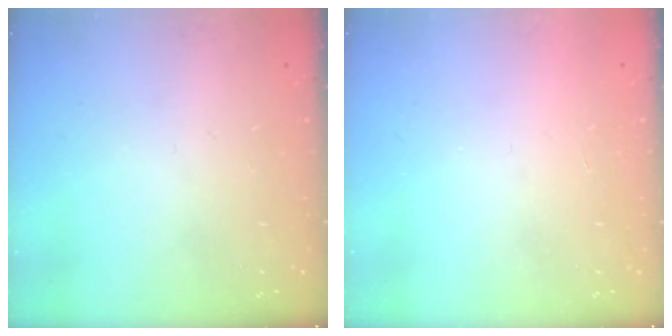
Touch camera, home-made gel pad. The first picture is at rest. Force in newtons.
{"total": 1.6, "press": 1.6, "slide": 0.1}